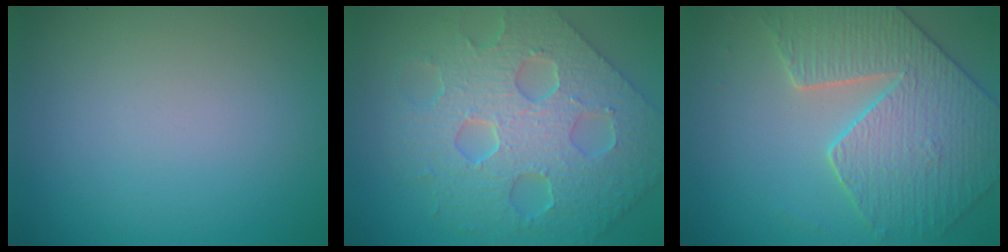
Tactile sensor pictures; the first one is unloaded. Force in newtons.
{"total": 7.2, "press": 6.3, "slide": 3.5}
{"total": 5.3, "press": 5.0, "slide": 1.8}